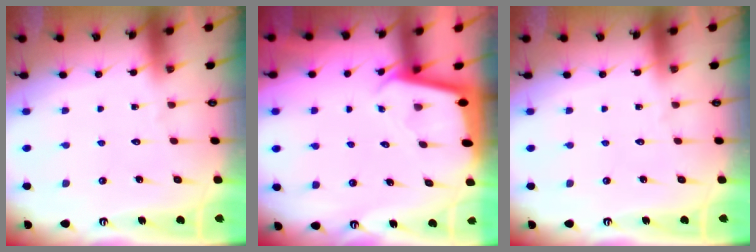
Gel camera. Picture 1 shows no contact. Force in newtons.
{"total": 1.8, "press": 1.8, "slide": 0.0}
{"total": 0.0}